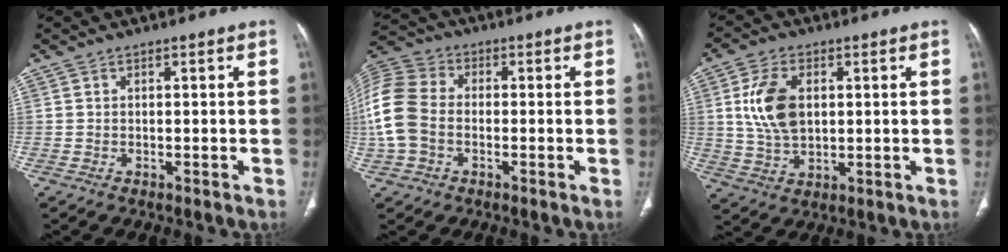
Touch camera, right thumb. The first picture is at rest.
{"total": 12.6, "force": [-1.6, 9.2, 8.5], "torque": [-0.191, 0.026, -0.039]}
{"total": 10.2, "force": [2.0, 6.3, 7.8], "torque": [-0.147, -0.004, 0.044]}